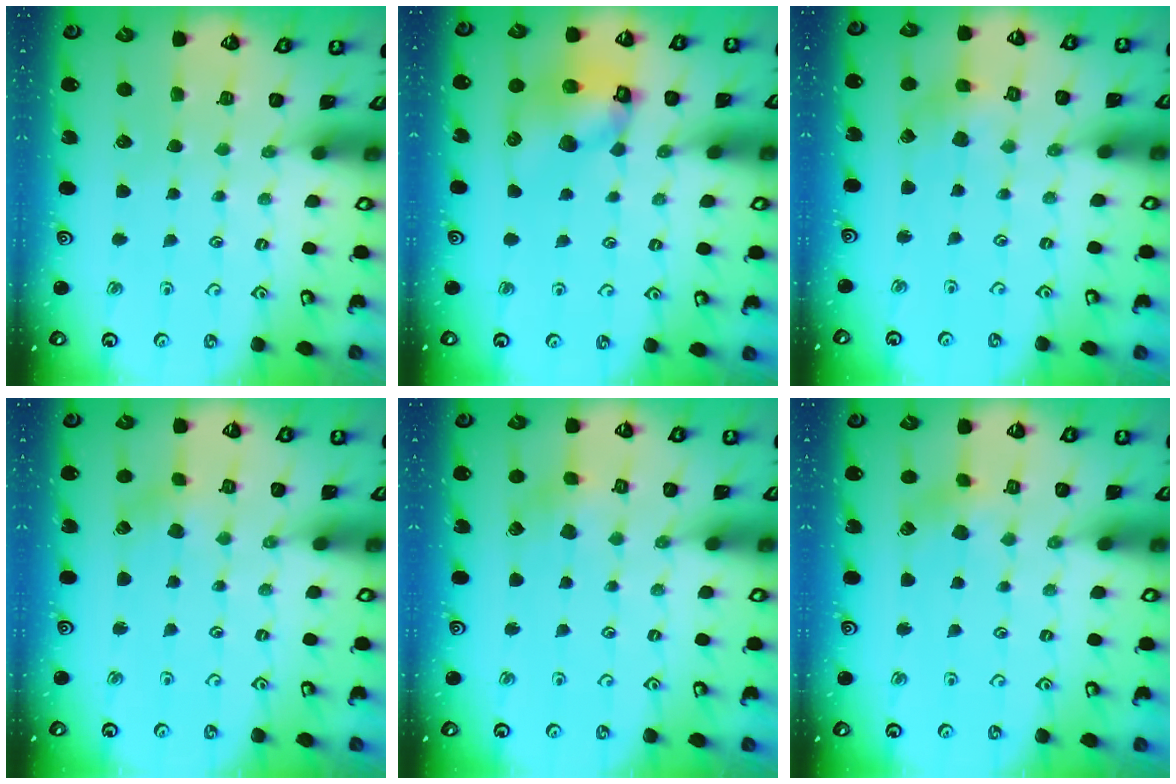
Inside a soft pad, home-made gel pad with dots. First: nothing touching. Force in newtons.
{"total": 12.6, "press": 12.5, "slide": 1.7}
{"total": 2.9, "press": 2.9, "slide": 0.3}
{"total": 1.1, "press": 1.1, "slide": 0.1}
{"total": 2.3, "press": 2.2, "slide": 0.3}
{"total": 3.5, "press": 3.5, "slide": 0.4}